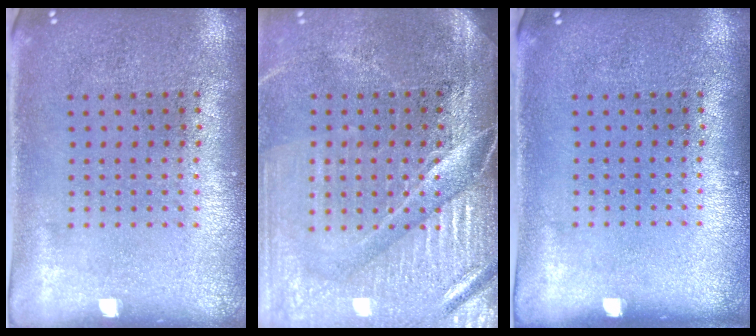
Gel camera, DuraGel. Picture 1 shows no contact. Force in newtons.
{"total": 4.6, "press": 4.0, "slide": 2.1}
{"total": 0.0}